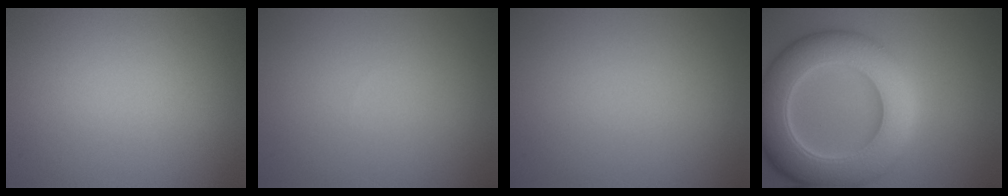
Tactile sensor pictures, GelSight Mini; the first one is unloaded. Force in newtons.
{"total": 0.0}
{"total": 0.0}
{"total": 11.0, "press": 11.0, "slide": 0.5}